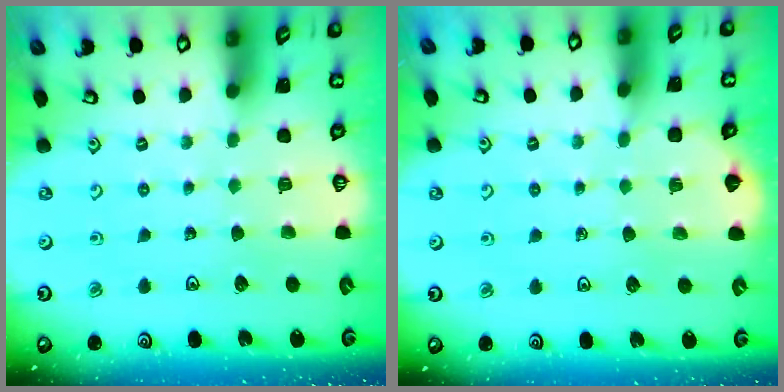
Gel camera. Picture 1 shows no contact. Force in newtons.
{"total": 1.4, "press": 1.3, "slide": 0.3}